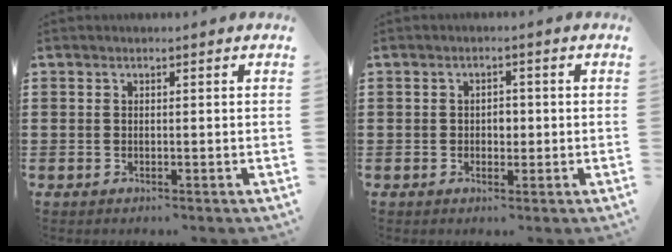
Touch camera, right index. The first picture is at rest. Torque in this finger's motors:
{"motor_torque": [0.31, -0.24, 0.02, 0.03]}